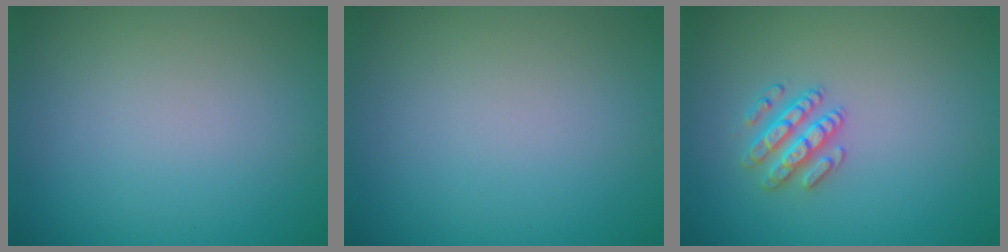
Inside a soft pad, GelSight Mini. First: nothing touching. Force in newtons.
{"total": 0.0}
{"total": 2.5, "press": 2.4, "slide": 0.5}